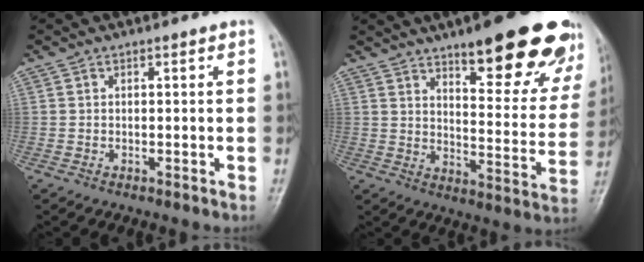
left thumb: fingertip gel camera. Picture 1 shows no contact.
{"total": 23.9, "force": [15.7, 6.9, 16.7], "torque": [-0.170, -0.075, 0.208]}